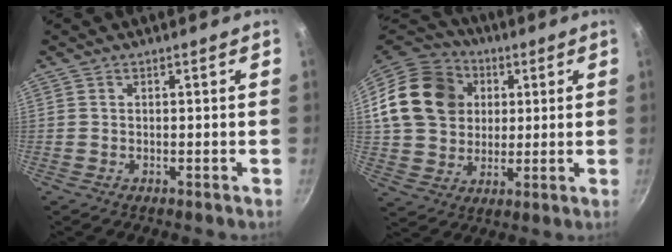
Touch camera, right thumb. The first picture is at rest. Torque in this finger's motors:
{"motor_torque": [0.01, 1.39, 0.39, -0.28, 0.20]}